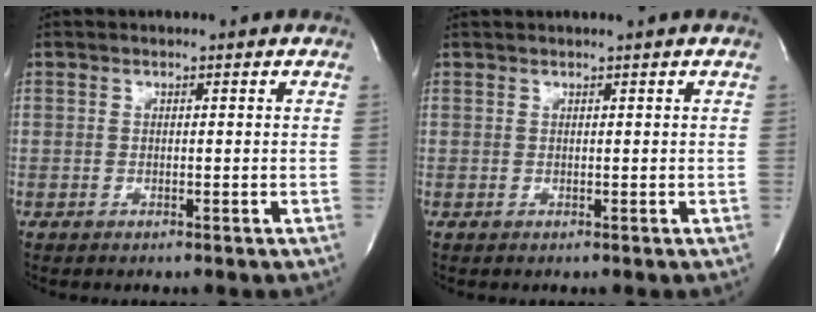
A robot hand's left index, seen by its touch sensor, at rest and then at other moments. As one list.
[{"total": 0.8, "force": [0.6, -0.4, 0.4], "torque": [-0.009, -0.002, 0.019]}]